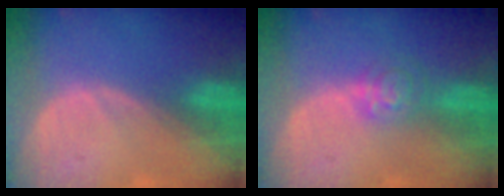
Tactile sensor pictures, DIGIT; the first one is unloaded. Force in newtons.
{"total": 4.1, "press": 3.7, "slide": 1.7}